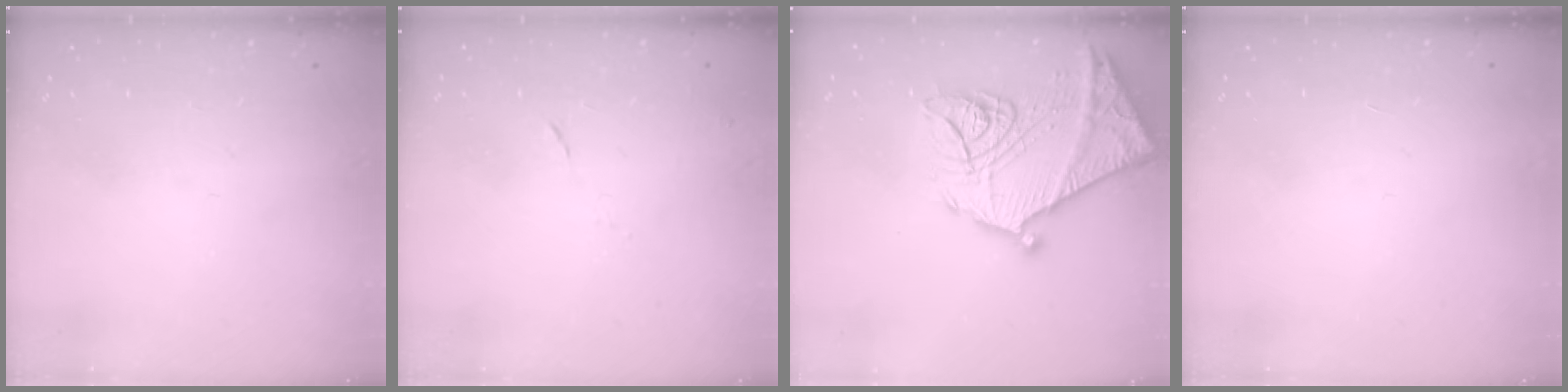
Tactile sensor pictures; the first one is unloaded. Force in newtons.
{"total": 7.4, "press": 7.4, "slide": 0.7}
{"total": 25.4, "press": 25.3, "slide": 2.5}
{"total": 1.5, "press": 1.5, "slide": 0.1}